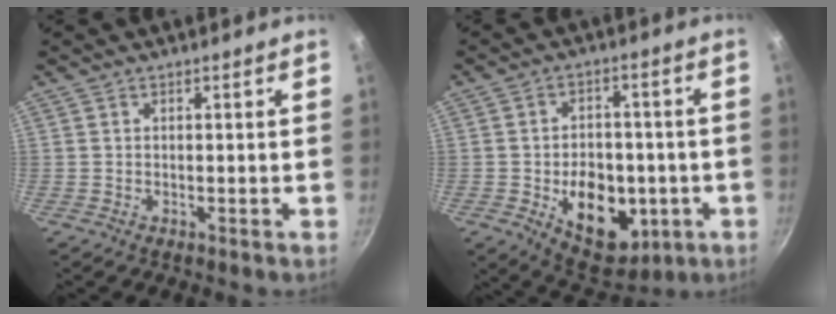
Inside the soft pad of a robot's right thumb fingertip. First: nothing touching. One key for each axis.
{"total": 15.6, "fx": -3.6, "fy": 10.7, "fz": 10.8, "tx": -0.109, "ty": 0.009, "tz": -0.036}